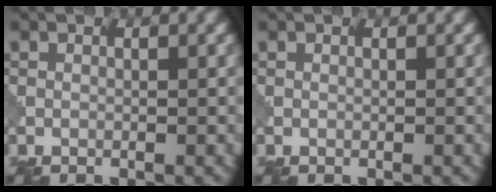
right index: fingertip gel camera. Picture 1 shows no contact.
{"total": 0.0}